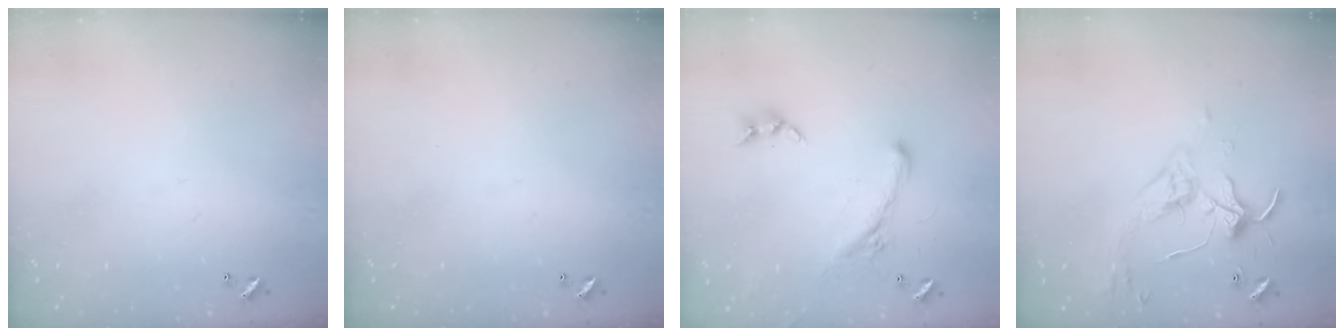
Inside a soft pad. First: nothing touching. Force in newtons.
{"total": 0.0}
{"total": 1.9, "press": 1.3, "slide": 1.4}
{"total": 3.3, "press": 3.3, "slide": 0.6}